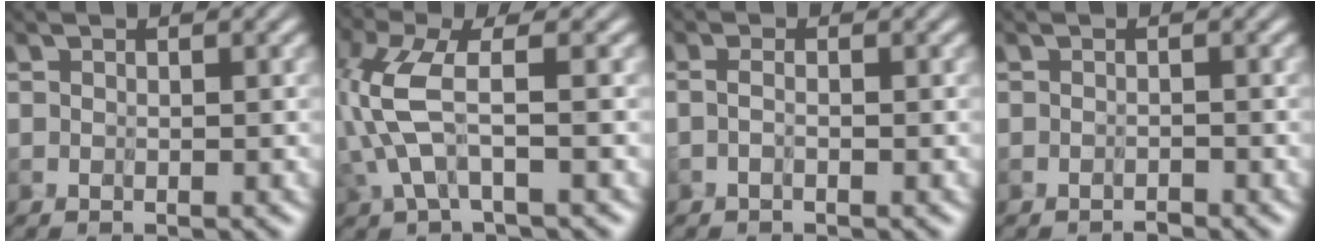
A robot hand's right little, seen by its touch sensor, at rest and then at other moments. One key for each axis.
{"total": 4.3, "fx": -0.4, "fy": 0.6, "fz": 4.2, "tx": -0.133, "ty": 0.015, "tz": -0.013}
{"total": 1.2, "fx": -0.9, "fy": -0.8, "fz": -0.2, "tx": 0.003, "ty": 0.001, "tz": -0.014}
{"total": 1.8, "fx": -1.5, "fy": -0.4, "fz": -0.9, "tx": 0.021, "ty": 0.000, "tz": -0.027}